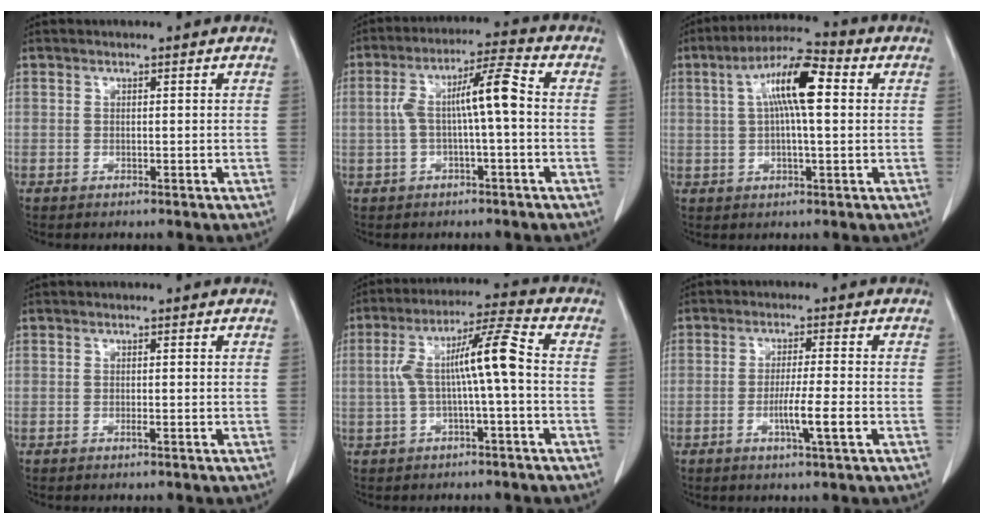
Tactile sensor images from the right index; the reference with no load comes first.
{"total": 8.4, "force": [-0.1, 0.9, 8.4], "torque": [-0.157, 0.033, -0.004]}
{"total": 10.4, "force": [2.3, 1.8, 10.0], "torque": [-0.180, 0.025, 0.034]}
{"total": 0.6, "force": [-0.2, -0.2, 0.5], "torque": [-0.009, -0.001, -0.004]}
{"total": 9.3, "force": [-0.4, 0.4, 9.3], "torque": [-0.177, 0.036, -0.009]}
{"total": 5.6, "force": [-1.8, -0.5, 5.2], "torque": [-0.088, -0.010, -0.031]}